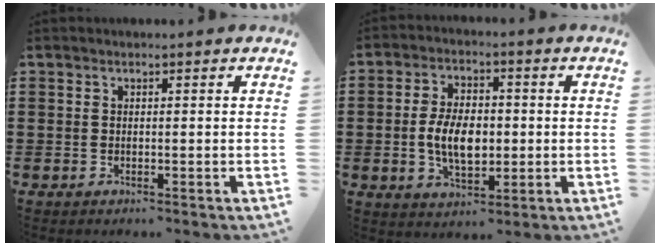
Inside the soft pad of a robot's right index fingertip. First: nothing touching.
{"total": 7.1, "force": [-0.6, 4.2, 5.7], "torque": [-0.111, -0.002, -0.020]}